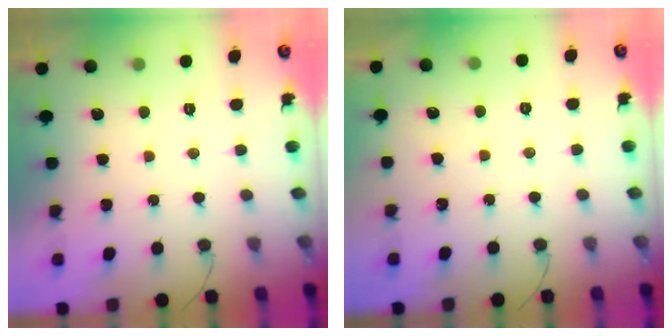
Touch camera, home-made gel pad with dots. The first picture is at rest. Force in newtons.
{"total": 1.9, "press": 1.8, "slide": 0.2}